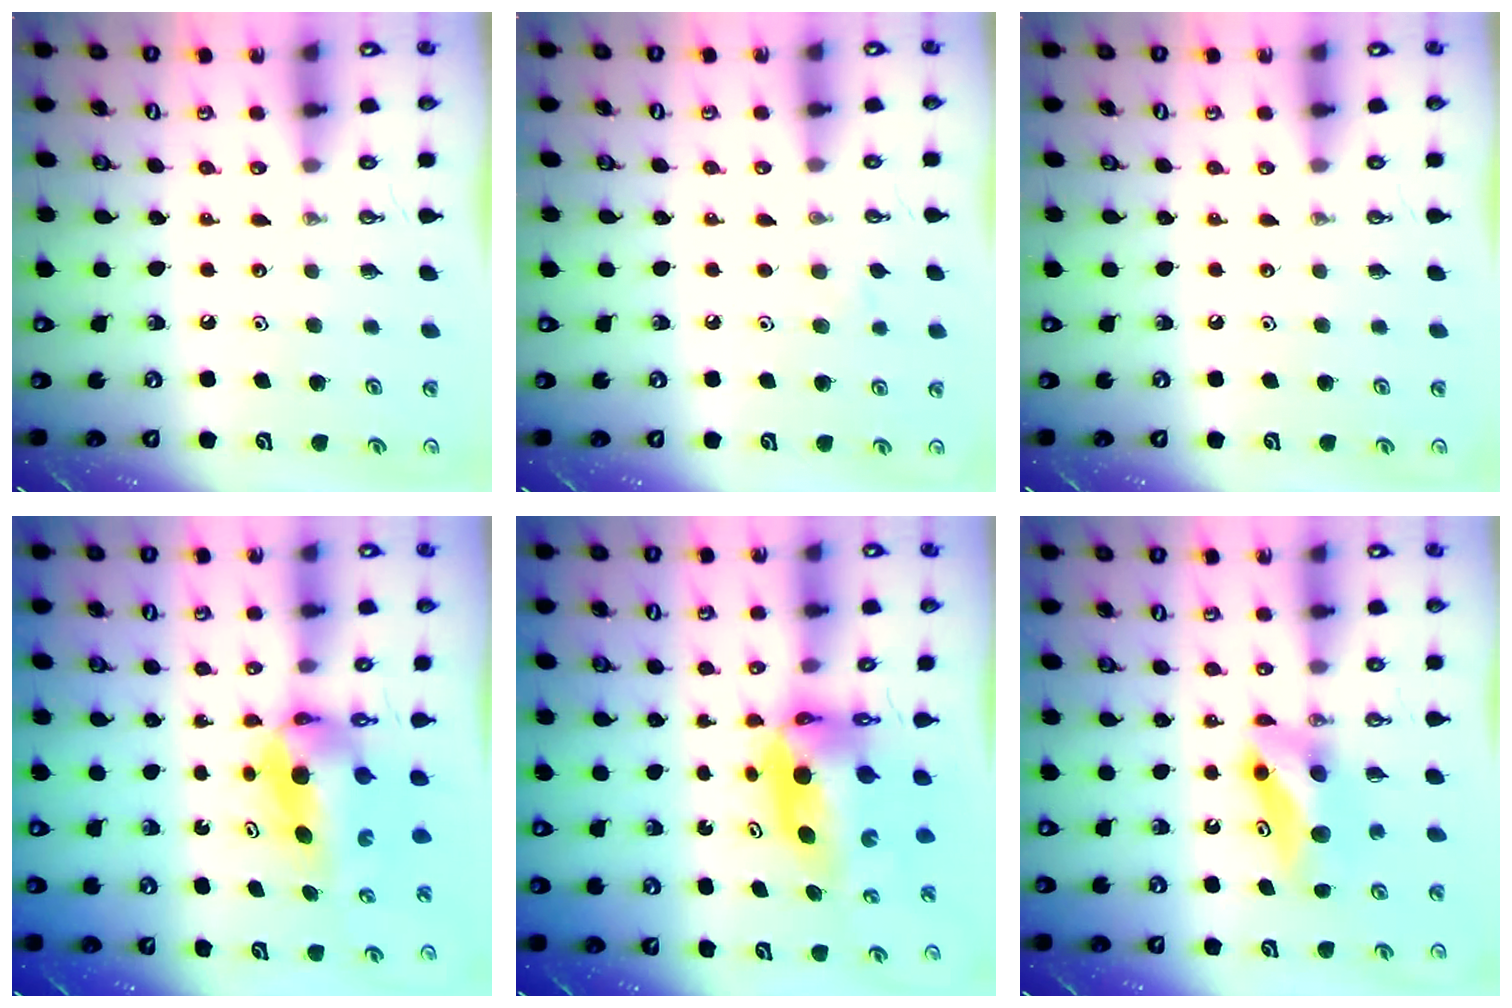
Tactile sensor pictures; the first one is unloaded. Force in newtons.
{"total": 4.8, "press": 4.6, "slide": 1.4}
{"total": 1.0, "press": 0.0, "slide": 1.0}
{"total": 5.9, "press": 5.5, "slide": 2.0}
{"total": 6.6, "press": 6.5, "slide": 0.6}
{"total": 8.6, "press": 7.8, "slide": 3.6}